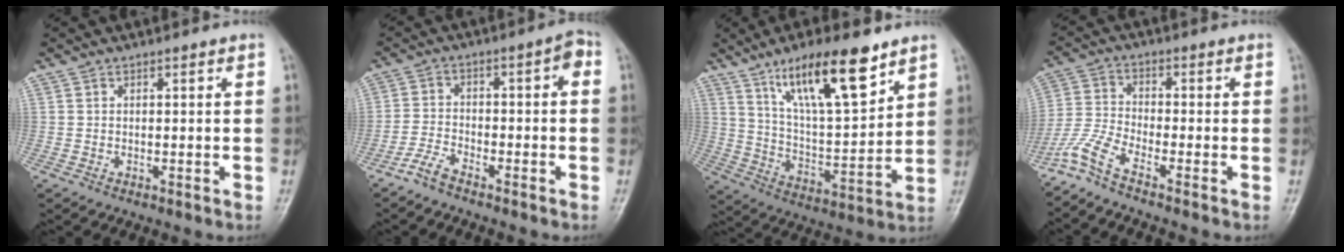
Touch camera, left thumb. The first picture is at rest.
{"total": 5.8, "force": [-3.7, 1.8, 4.2], "torque": [-0.069, 0.044, -0.072]}
{"total": 17.2, "force": [10.7, 4.8, 12.6], "torque": [-0.189, -0.051, 0.195]}
{"total": 5.5, "force": [-4.6, 0.2, 2.9], "torque": [-0.081, 0.011, -0.111]}